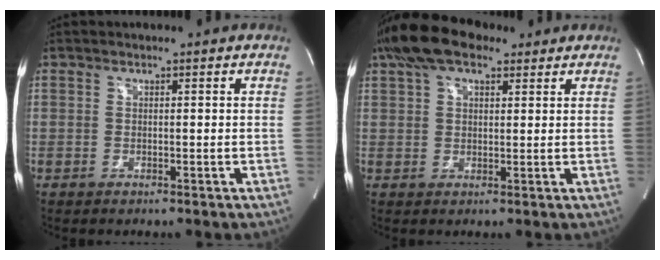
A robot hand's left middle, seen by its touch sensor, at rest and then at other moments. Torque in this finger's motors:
{"motor_torque": [1.24, -0.46, 0.15, 0.06]}